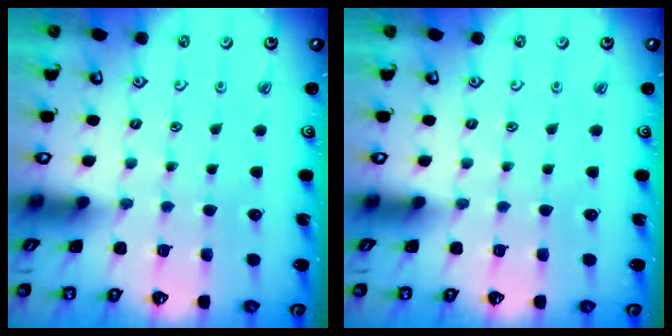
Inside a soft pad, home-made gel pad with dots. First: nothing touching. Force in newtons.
{"total": 0.0}